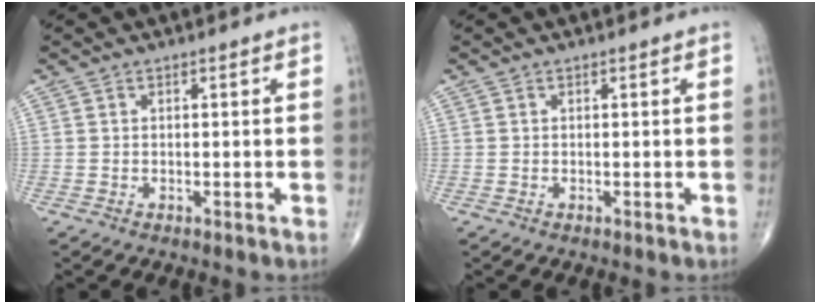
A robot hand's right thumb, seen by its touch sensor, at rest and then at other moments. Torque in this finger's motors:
{"motor_torque": [0.07, 0.08, -0.07, 0.05, 0.00]}